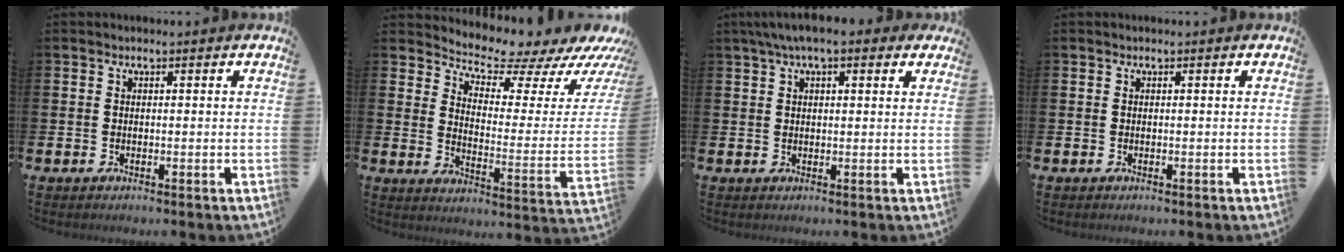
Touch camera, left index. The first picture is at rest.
{"total": 7.1, "force": [6.9, 1.2, 1.1], "torque": [-0.027, -0.076, 0.110]}
{"total": 4.7, "force": [3.2, 1.3, 3.1], "torque": [-0.052, 0.000, 0.054]}
{"total": 0.0}